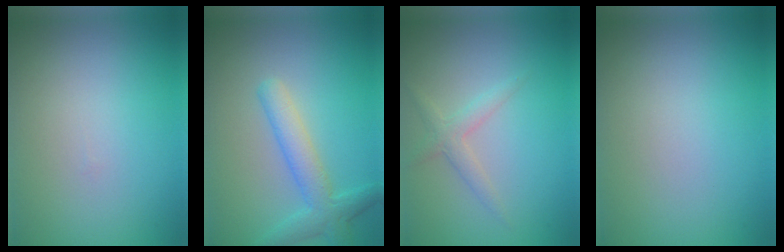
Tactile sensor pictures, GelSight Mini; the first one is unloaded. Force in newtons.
{"total": 3.7, "press": 3.7, "slide": 0.1}
{"total": 1.7, "press": 1.7, "slide": 0.1}
{"total": 0.0}